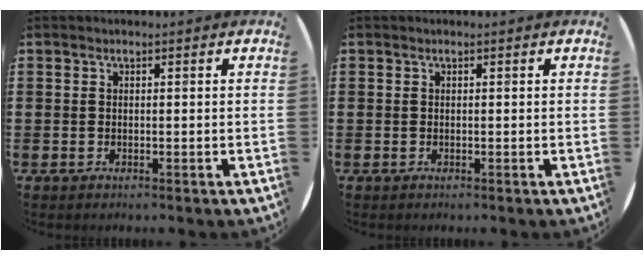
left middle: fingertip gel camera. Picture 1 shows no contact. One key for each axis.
{"total": 0.0}